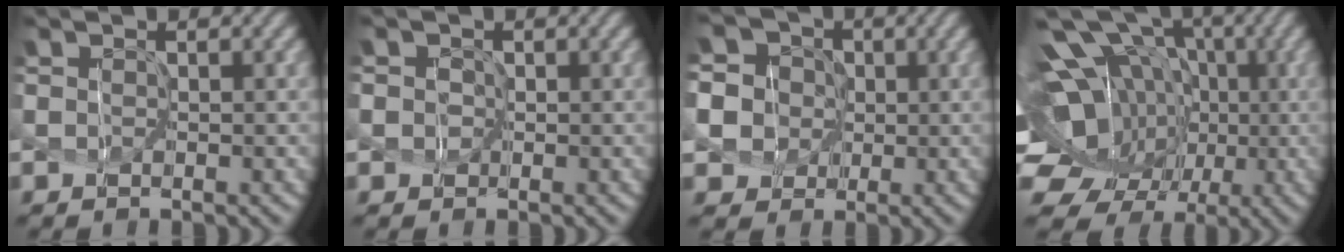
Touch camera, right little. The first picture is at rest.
{"total": 1.9, "force": [0.1, 1.9, 0.5], "torque": [0.015, 0.013, -0.022]}
{"total": 6.8, "force": [-0.3, 6.5, 2.0], "torque": [-0.072, 0.016, -0.030]}
{"total": 15.0, "force": [1.2, 12.1, 8.8], "torque": [-0.179, 0.017, 0.022]}